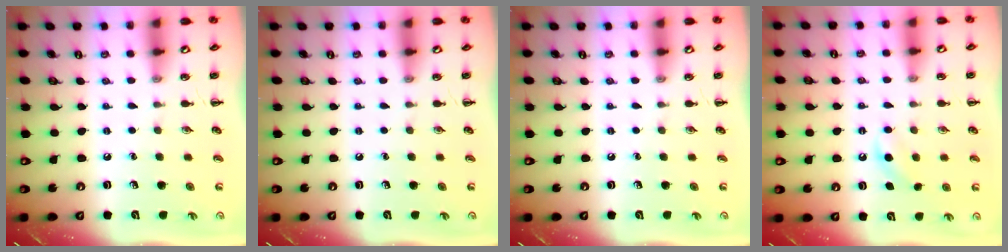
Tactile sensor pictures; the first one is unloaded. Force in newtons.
{"total": 0.0}
{"total": 0.0}
{"total": 5.6, "press": 5.4, "slide": 1.5}